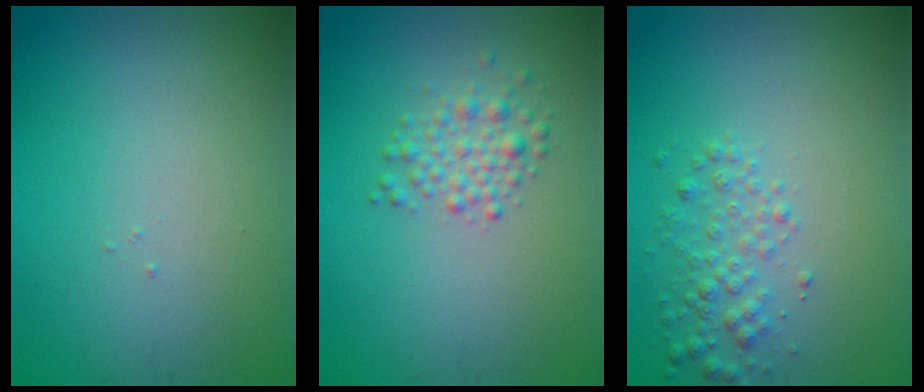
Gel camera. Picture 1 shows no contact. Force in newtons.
{"total": 2.2, "press": 2.2, "slide": 0.1}
{"total": 2.3, "press": 2.3, "slide": 0.0}